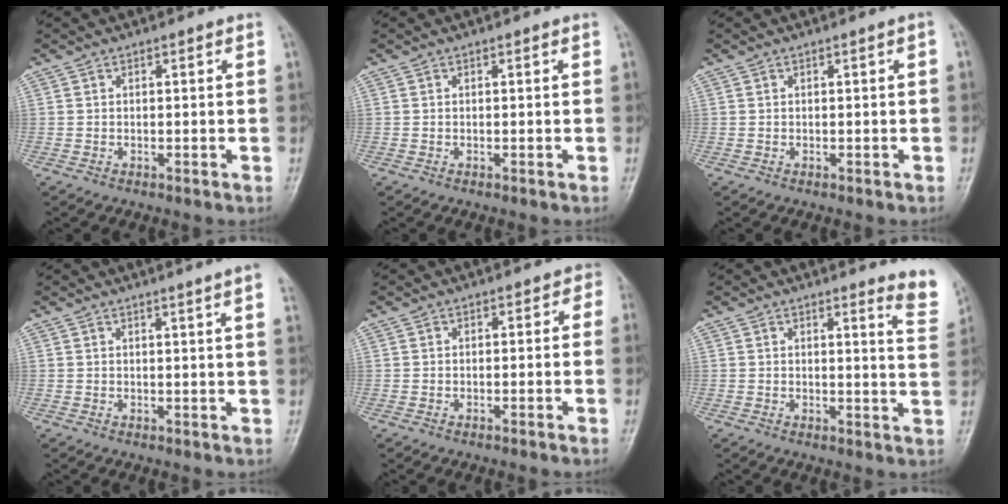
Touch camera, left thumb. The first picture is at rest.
{"total": 0.0}
{"total": 0.5, "force": [-0.2, -0.1, 0.5], "torque": [-0.003, 0.003, -0.001]}
{"total": 3.1, "force": [2.0, -0.9, 2.2], "torque": [-0.026, -0.006, 0.027]}
{"total": 1.4, "force": [-0.4, 1.1, 0.8], "torque": [0.013, 0.008, -0.016]}
{"total": 5.5, "force": [5.0, 0.3, 2.4], "torque": [-0.011, -0.048, 0.035]}